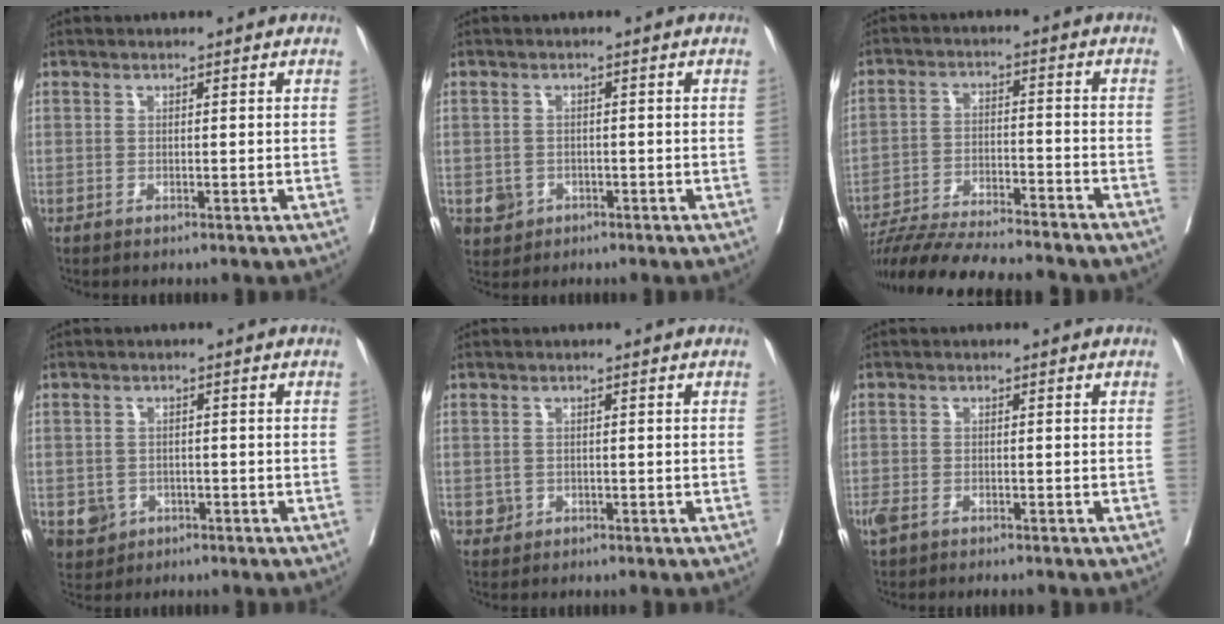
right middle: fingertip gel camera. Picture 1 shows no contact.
{"total": 3.3, "force": [-1.2, 3.0, 0.6], "torque": [-0.006, 0.006, -0.014]}
{"total": 16.9, "force": [-15.2, 1.2, 7.3], "torque": [-0.124, -0.021, -0.240]}
{"total": 4.3, "force": [-1.6, 3.9, 0.9], "torque": [-0.013, 0.005, -0.019]}
{"total": 1.4, "force": [-0.4, 1.3, 0.2], "torque": [0.000, 0.005, -0.003]}
{"total": 4.3, "force": [-2.9, 1.9, 2.4], "torque": [-0.052, -0.007, -0.048]}